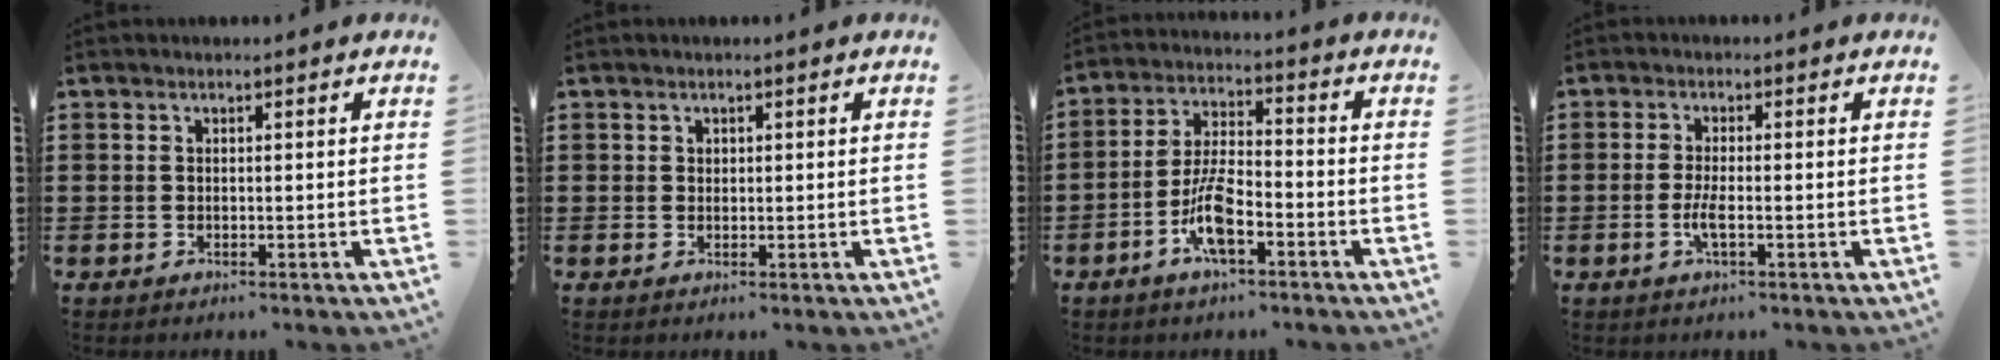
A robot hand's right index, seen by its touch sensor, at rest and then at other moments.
{"total": 0.7, "force": [0.3, 0.6, 0.1], "torque": [-0.004, 0.003, 0.007]}
{"total": 8.0, "force": [-3.8, 2.6, 6.5], "torque": [-0.145, -0.004, -0.075]}
{"total": 2.8, "force": [-1.0, 0.5, 2.6], "torque": [-0.060, -0.006, -0.023]}